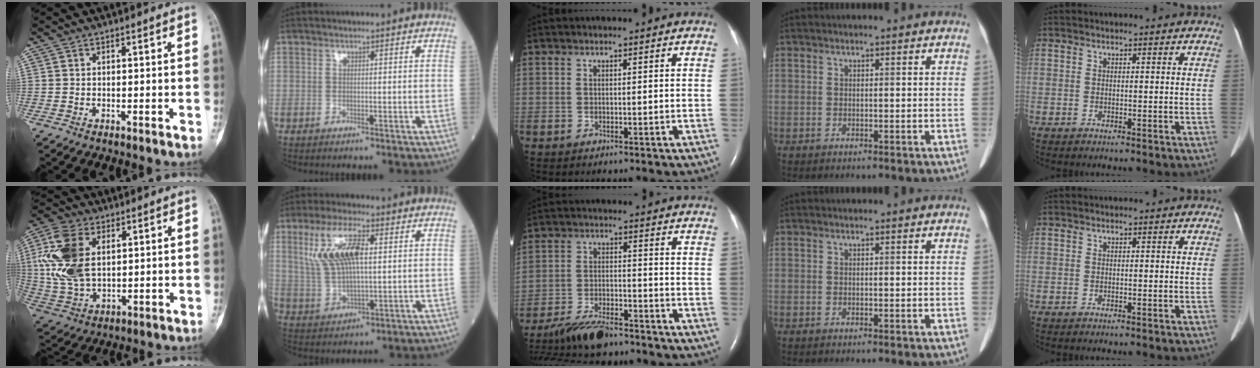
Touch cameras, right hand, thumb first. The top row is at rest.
{"thumb": {"total": 15.3, "force": [3.4, 9.3, 11.6], "torque": [-0.241, -0.004, 0.070]}, "index": {"total": 10.1, "force": [3.1, 3.0, 9.2], "torque": [-0.204, 0.014, 0.069]}, "middle": {"total": 12.5, "force": [-10.8, 2.7, 5.6], "torque": [-0.109, -0.014, -0.183]}}